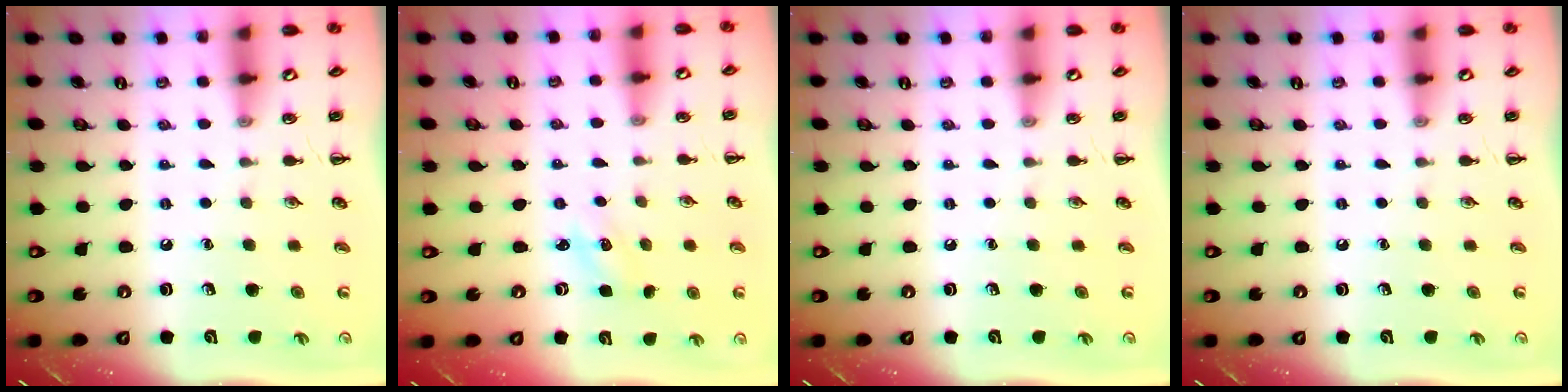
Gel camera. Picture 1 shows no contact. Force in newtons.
{"total": 2.1, "press": 2.0, "slide": 0.6}
{"total": 0.0}
{"total": 0.0}